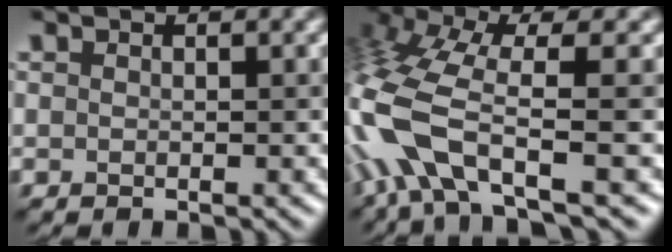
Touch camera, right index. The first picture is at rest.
{"total": 8.2, "force": [-2.4, 2.9, 7.2], "torque": [-0.159, 0.011, -0.064]}